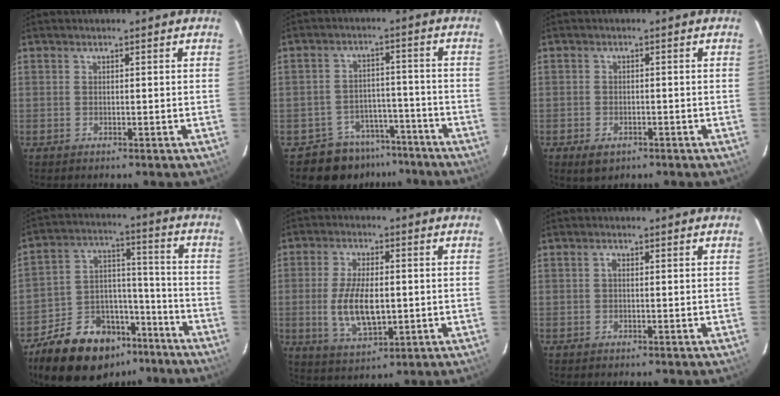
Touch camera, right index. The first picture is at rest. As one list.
[{"total": 9.0, "force": [-7.0, 5.6, 1.0], "torque": [-0.024, 0.031, -0.091]}, {"total": 3.7, "force": [-2.1, 2.4, 1.9], "torque": [-0.043, -0.005, -0.029]}, {"total": 19.7, "force": [-13.8, 11.0, 8.6], "torque": [-0.179, 0.050, -0.204]}, {"total": 10.4, "force": [-1.1, 4.8, 9.2], "torque": [-0.184, -0.009, -0.014]}, {"total": 0.7, "force": [-0.1, 0.4, 0.6], "torque": [-0.011, 0.005, -0.003]}]